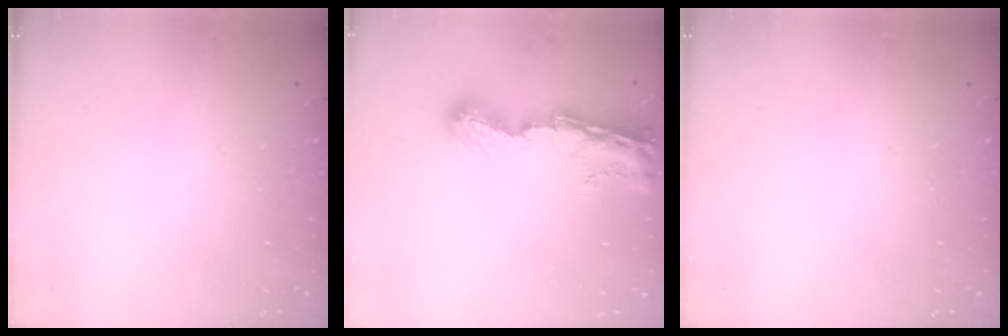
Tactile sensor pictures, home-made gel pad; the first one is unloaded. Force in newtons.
{"total": 9.8, "press": 9.7, "slide": 1.0}
{"total": 0.0}